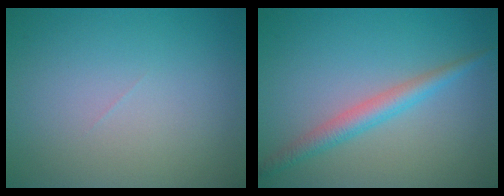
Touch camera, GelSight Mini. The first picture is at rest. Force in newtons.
{"total": 2.6, "press": 2.6, "slide": 0.0}